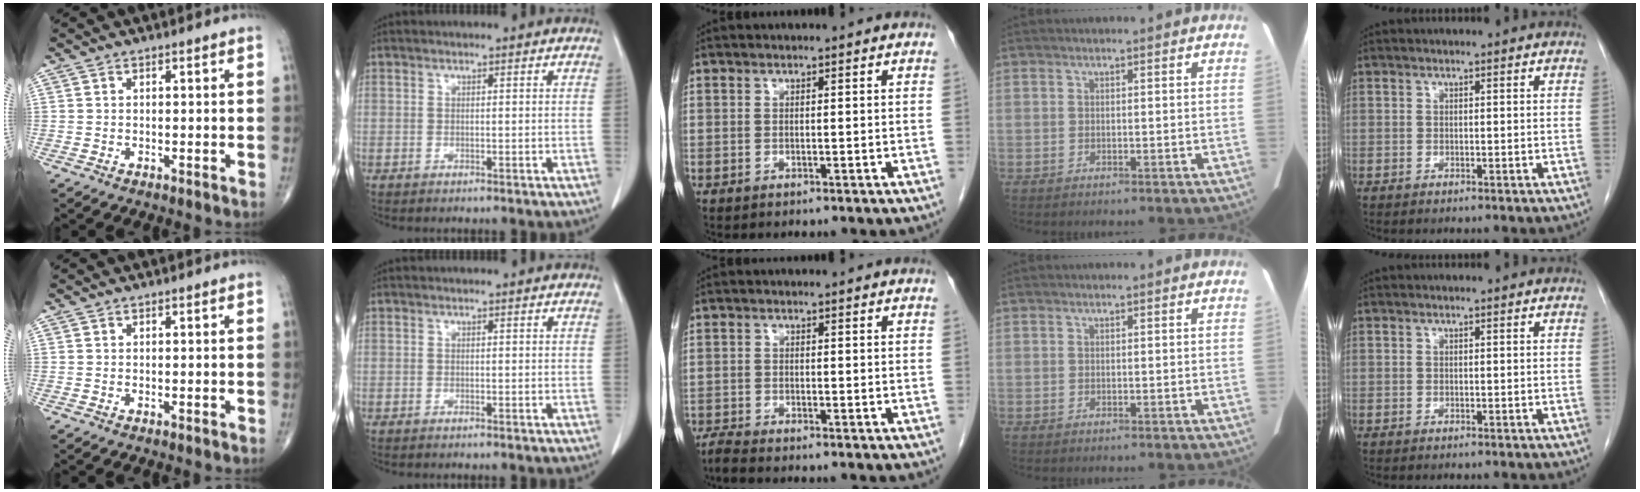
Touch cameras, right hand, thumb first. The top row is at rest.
{"middle": {"total": 1.8, "force": [-1.8, -0.4, 0.3], "torque": [-0.017, -0.009, -0.039]}}